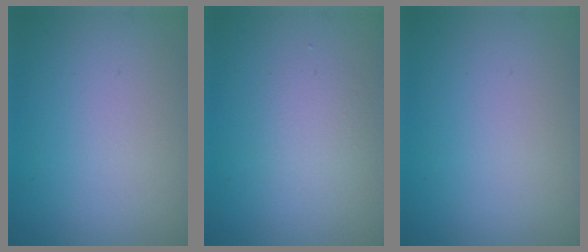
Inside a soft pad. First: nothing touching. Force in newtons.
{"total": 1.6, "press": 1.6, "slide": 0.0}
{"total": 0.0}